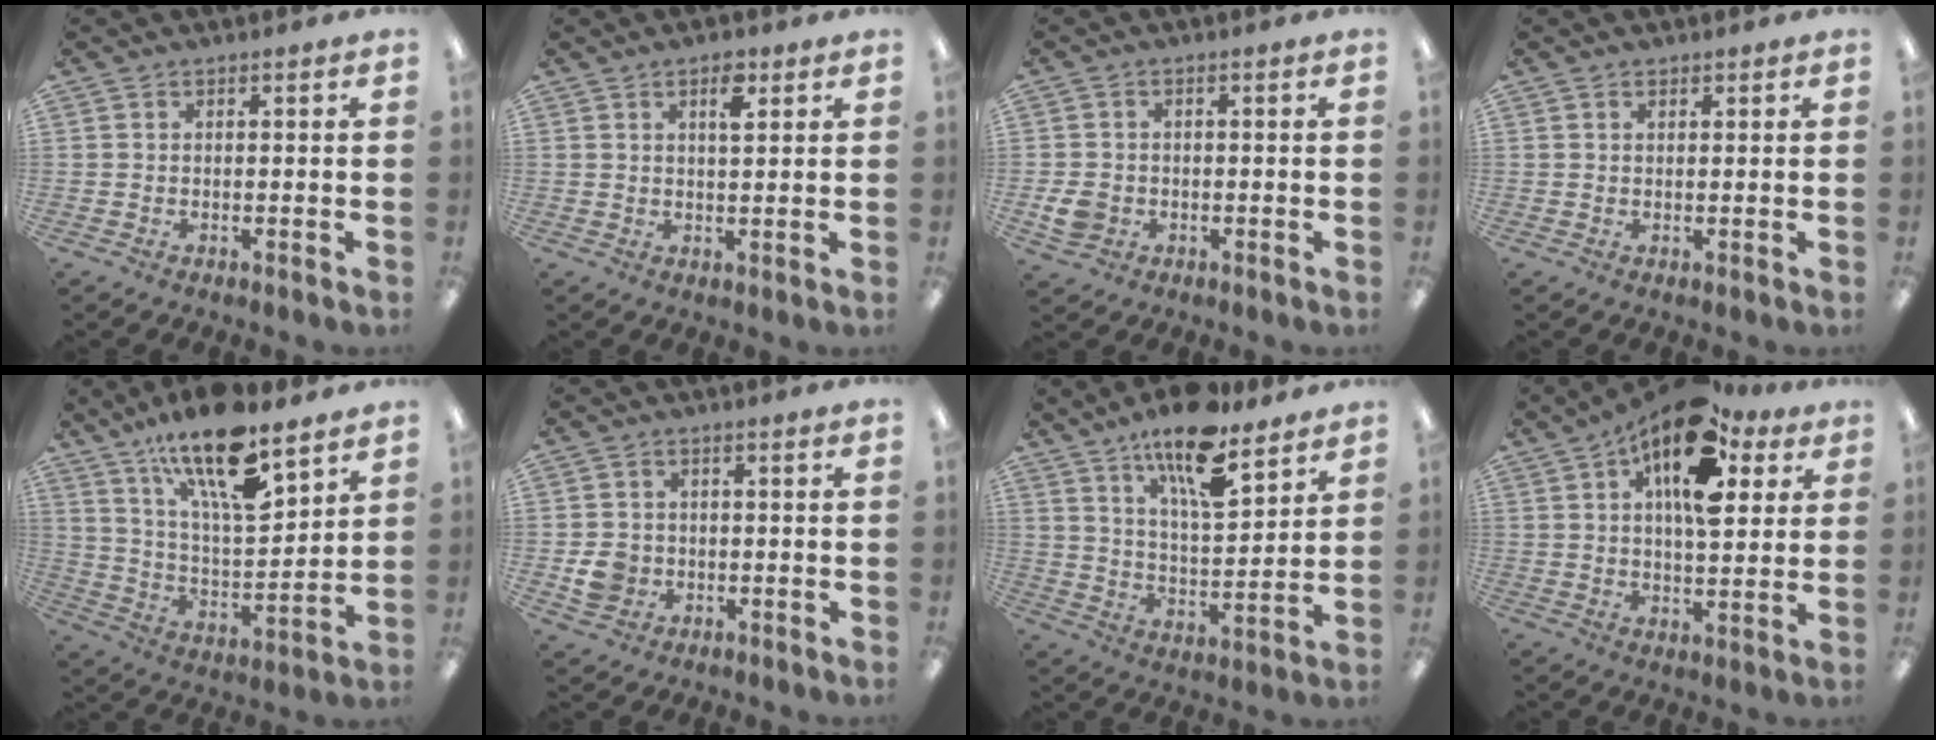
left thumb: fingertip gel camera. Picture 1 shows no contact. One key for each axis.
{"total": 4.0, "fx": 2.3, "fy": 1.5, "fz": 2.9, "tx": -0.033, "ty": -0.008, "tz": 0.032}
{"total": 4.1, "fx": -0.9, "fy": 3.4, "fz": 2.0, "tx": -0.038, "ty": 0.000, "tz": -0.019}
{"total": 1.0, "fx": 0.7, "fy": 0.6, "fz": 0.4, "tx": -0.008, "ty": 0.002, "tz": 0.012}
{"total": 19.9, "fx": 13.8, "fy": 6.3, "fz": 12.9, "tx": -0.219, "ty": -0.079, "tz": 0.231}
{"total": 5.3, "fx": -1.0, "fy": 4.7, "fz": 2.2, "tx": -0.028, "ty": 0.004, "tz": -0.017}
{"total": 15.8, "fx": 11.5, "fy": 4.8, "fz": 9.7, "tx": -0.160, "ty": -0.062, "tz": 0.192}
{"total": 17.2, "fx": 8.6, "fy": 8.3, "fz": 12.4, "tx": -0.188, "ty": -0.029, "tz": 0.143}